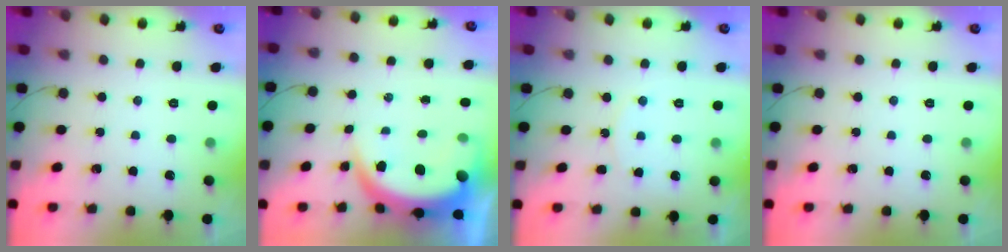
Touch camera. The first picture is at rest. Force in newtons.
{"total": 9.6, "press": 9.6, "slide": 1.1}
{"total": 6.2, "press": 6.2, "slide": 0.5}
{"total": 0.0}